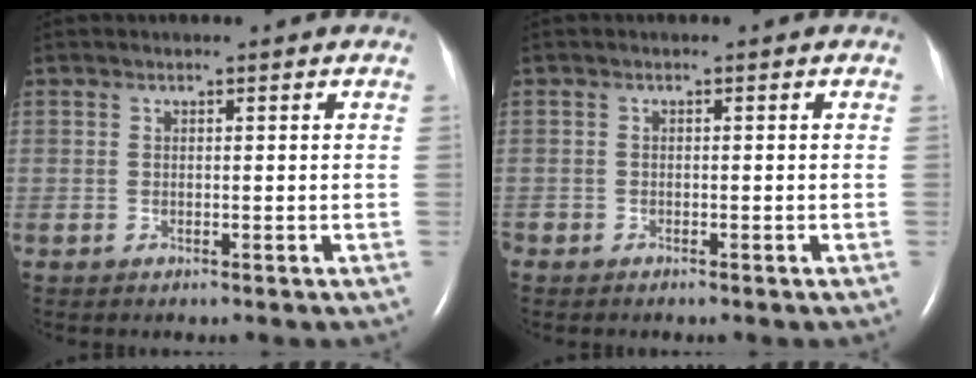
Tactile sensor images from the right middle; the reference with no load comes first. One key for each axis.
{"total": 0.6, "fx": -0.5, "fy": 0.3, "fz": 0.1, "tx": -0.007, "ty": 0.000, "tz": -0.012}